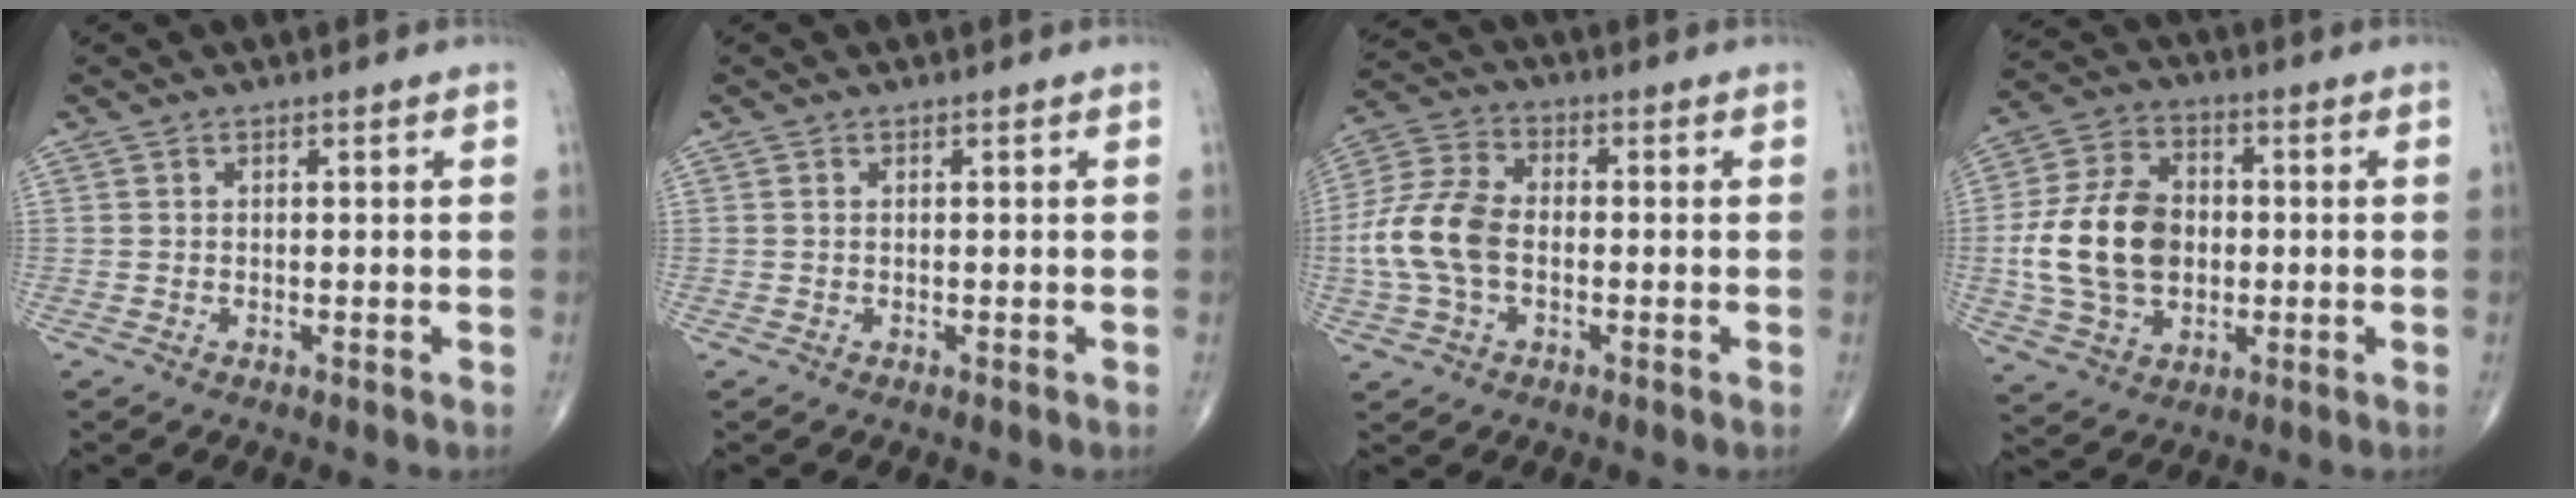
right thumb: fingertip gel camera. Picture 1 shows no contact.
{"total": 0.0}
{"total": 12.0, "force": [-1.5, 7.6, 9.2], "torque": [-0.199, 0.027, -0.034]}
{"total": 16.3, "force": [-0.7, 11.6, 11.4], "torque": [-0.203, 0.017, -0.009]}